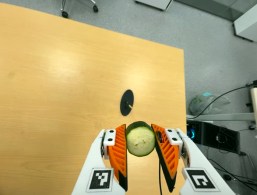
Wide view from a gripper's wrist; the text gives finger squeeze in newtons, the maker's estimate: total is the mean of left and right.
{"total": 9.5, "left": 9.4, "right": 9.6}